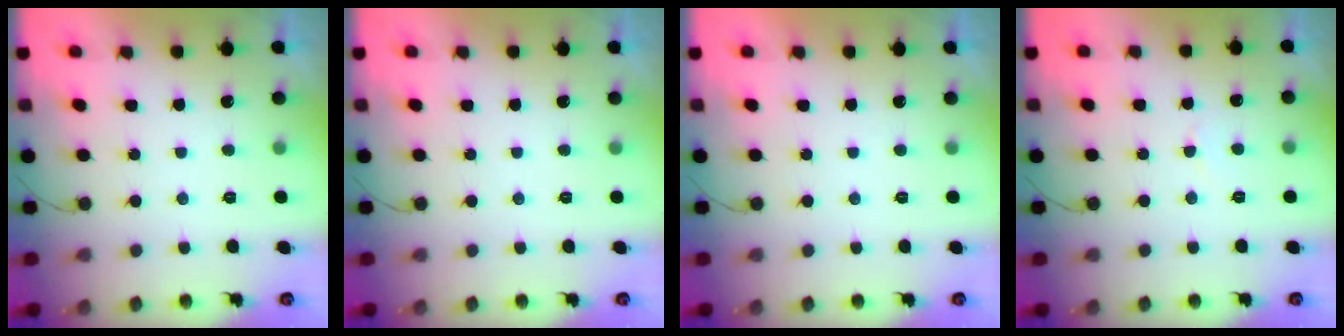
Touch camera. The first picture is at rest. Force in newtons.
{"total": 0.0}
{"total": 1.7, "press": 1.7, "slide": 0.1}
{"total": 3.0, "press": 3.0, "slide": 0.4}